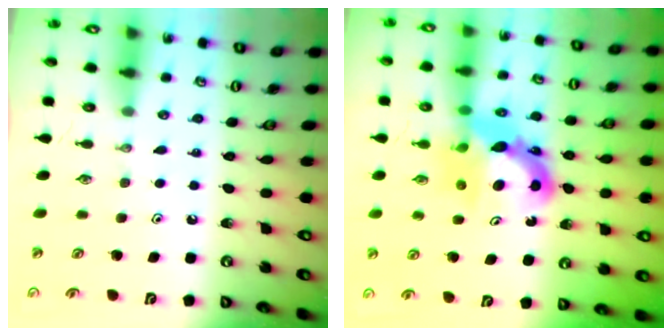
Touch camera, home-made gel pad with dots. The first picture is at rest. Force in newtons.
{"total": 10.7, "press": 10.7, "slide": 0.4}